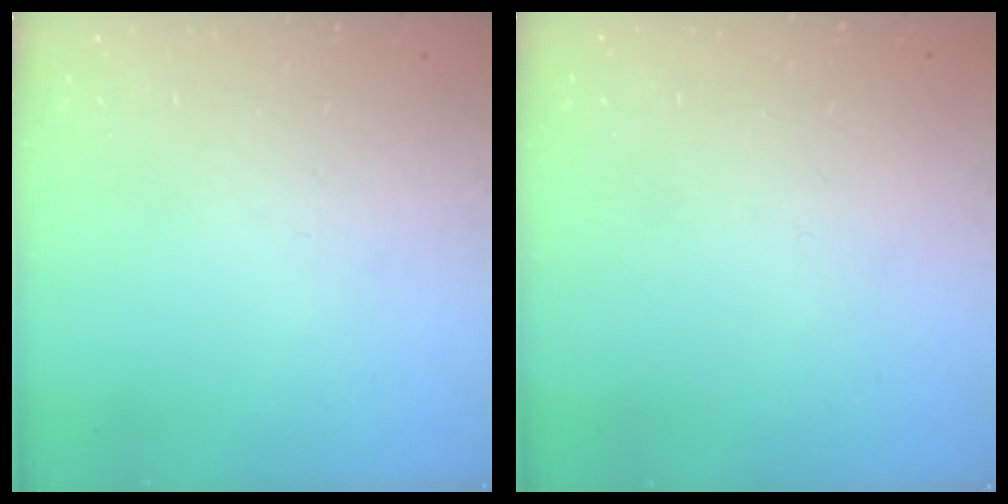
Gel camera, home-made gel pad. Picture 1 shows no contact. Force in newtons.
{"total": 2.1, "press": 2.1, "slide": 0.1}